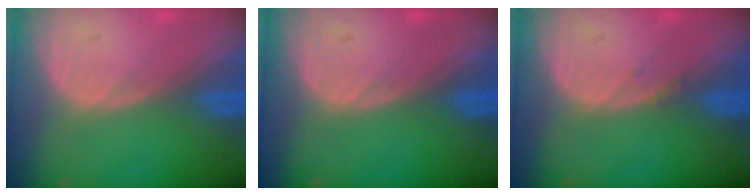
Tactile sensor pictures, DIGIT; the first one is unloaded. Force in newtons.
{"total": 0.0}
{"total": 0.6, "press": 0.5, "slide": 0.1}